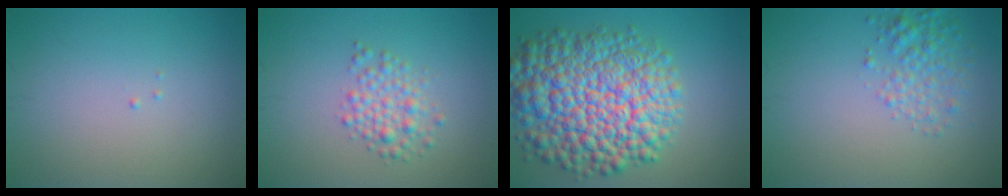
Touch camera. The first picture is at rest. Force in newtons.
{"total": 2.6, "press": 2.5, "slide": 0.0}
{"total": 13.4, "press": 13.4, "slide": 0.4}
{"total": 2.6, "press": 2.6, "slide": 0.1}